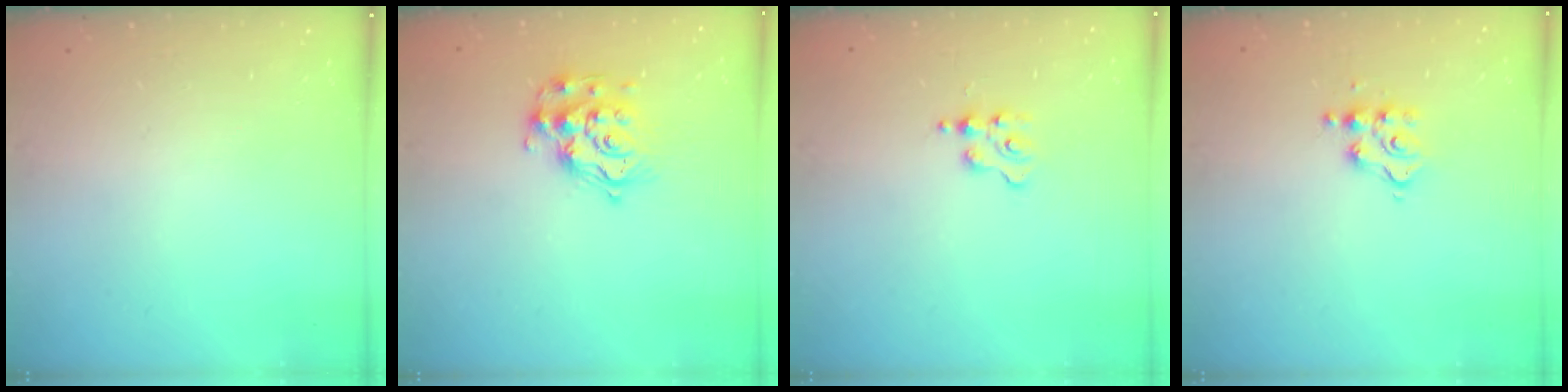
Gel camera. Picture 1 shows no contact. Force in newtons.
{"total": 14.2, "press": 14.2, "slide": 1.0}
{"total": 2.5, "press": 2.5, "slide": 0.3}
{"total": 4.8, "press": 4.8, "slide": 0.5}